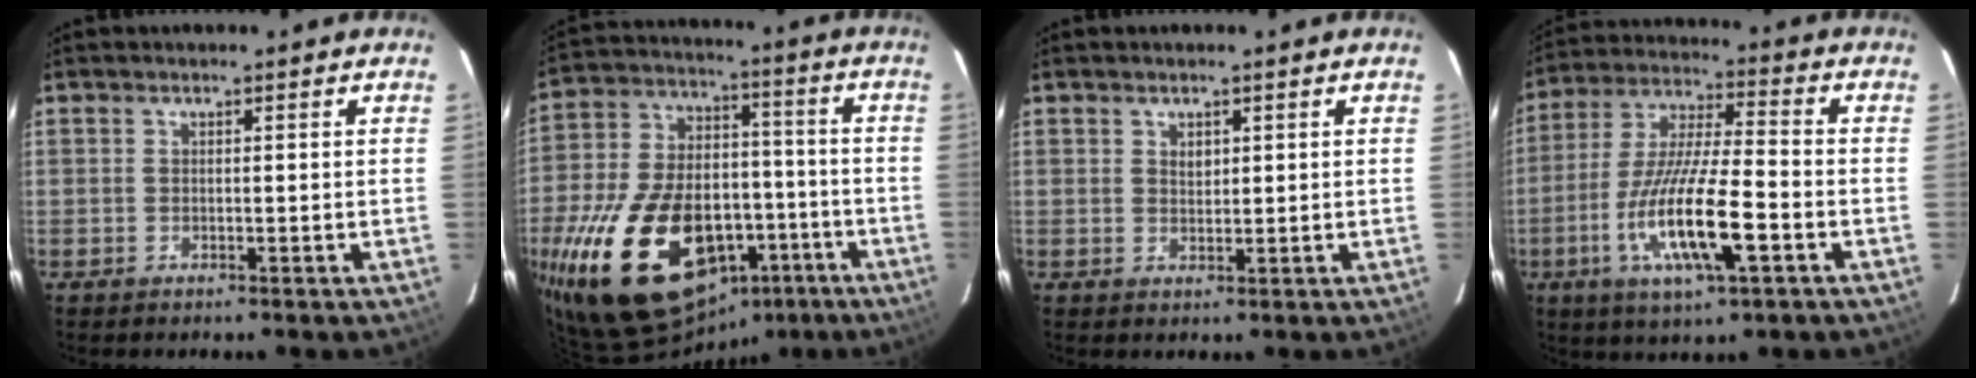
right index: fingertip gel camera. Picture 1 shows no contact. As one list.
[{"total": 32.5, "force": [-14.7, 18.5, 22.3], "torque": [-0.465, -0.004, -0.212]}, {"total": 1.6, "force": [0.7, 1.1, 0.8], "torque": [-0.010, 0.004, 0.013]}, {"total": 16.2, "force": [-5.9, 3.2, 14.8], "torque": [-0.301, -0.018, -0.109]}]